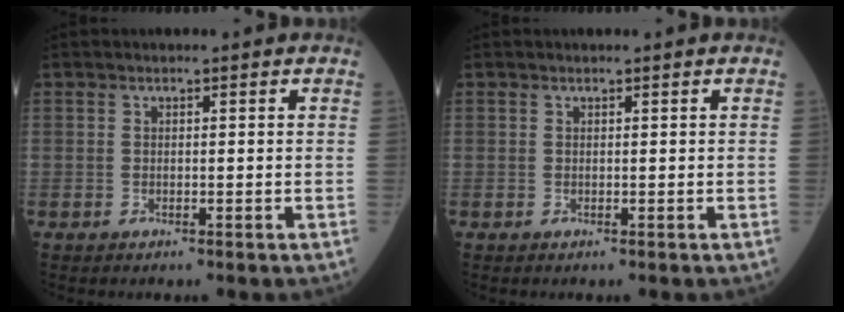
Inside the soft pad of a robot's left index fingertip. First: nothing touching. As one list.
[{"total": 0.0}]